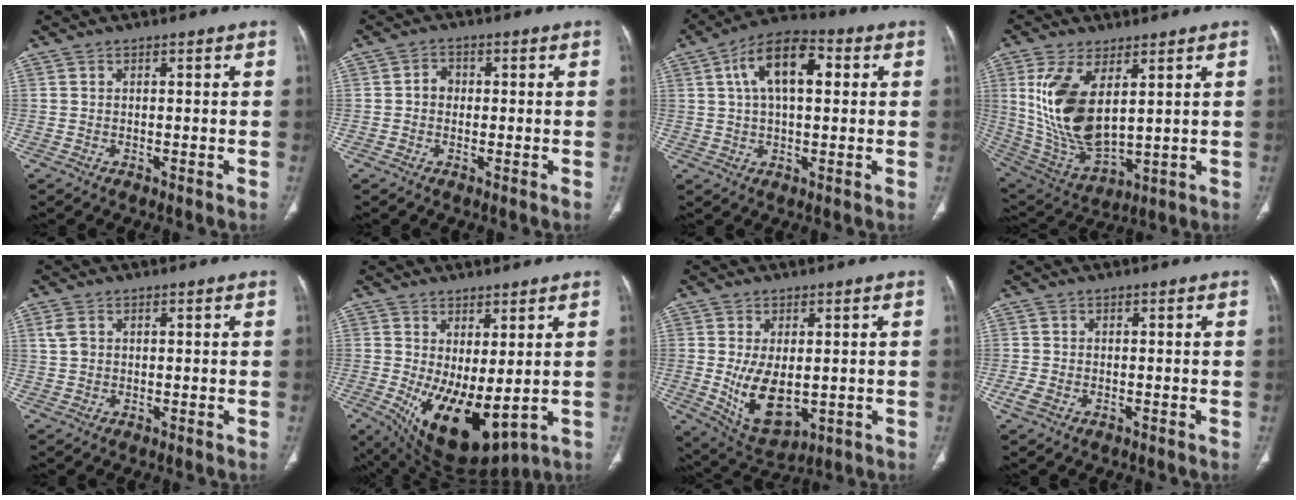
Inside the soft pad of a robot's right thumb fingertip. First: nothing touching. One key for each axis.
{"total": 2.6, "fx": -0.1, "fy": 2.2, "fz": 1.3, "tx": -0.008, "ty": 0.010, "tz": -0.008}
{"total": 12.6, "fx": 3.4, "fy": 6.3, "fz": 10.3, "tx": -0.172, "ty": 0.022, "tz": 0.049}
{"total": 16.4, "fx": 4.4, "fy": 7.9, "fz": 13.6, "tx": -0.269, "ty": -0.023, "tz": 0.108}
{"total": 2.3, "fx": 0.7, "fy": 1.7, "fz": 1.4, "tx": -0.031, "ty": 0.005, "tz": 0.018}
{"total": 13.4, "fx": -1.1, "fy": 6.1, "fz": 11.9, "tx": -0.194, "ty": -0.025, "tz": 0.011}
{"total": 10.9, "fx": -0.9, "fy": 6.2, "fz": 9.0, "tx": -0.145, "ty": -0.016, "tz": 0.008}
{"total": 2.7, "fx": -0.9, "fy": 1.9, "fz": 1.7, "tx": -0.046, "ty": -0.002, "tz": -0.015}